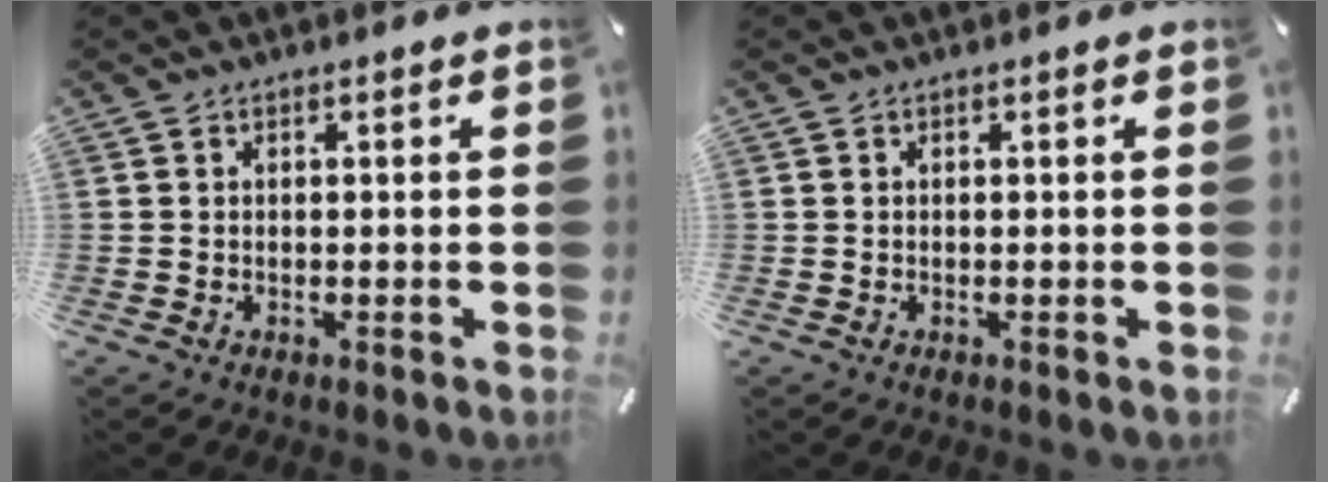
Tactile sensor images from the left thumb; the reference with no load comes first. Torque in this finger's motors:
{"motor_torque": [-0.01, -0.01, -0.04, 0.02, 0.00]}